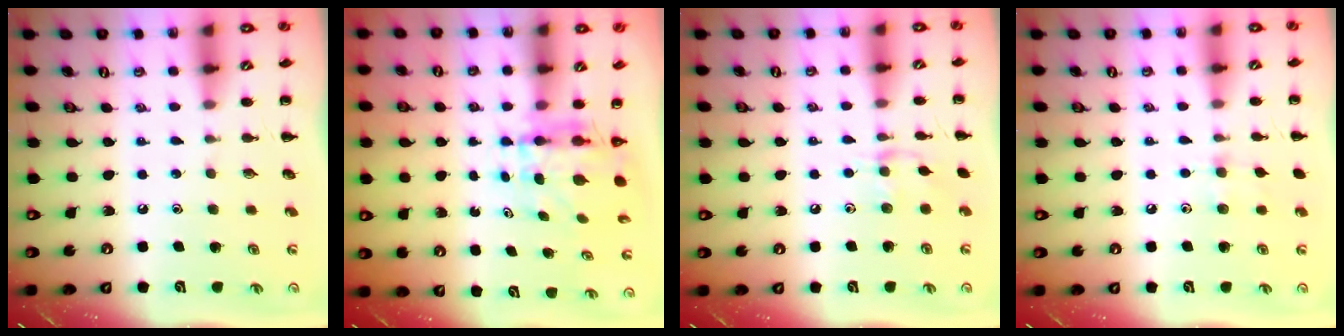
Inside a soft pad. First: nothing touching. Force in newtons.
{"total": 5.9, "press": 5.8, "slide": 0.8}
{"total": 7.3, "press": 7.2, "slide": 1.2}
{"total": 6.6, "press": 6.3, "slide": 2.0}